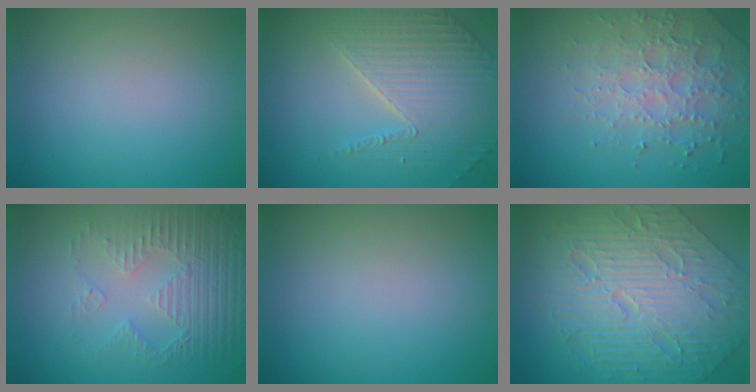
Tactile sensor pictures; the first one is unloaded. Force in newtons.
{"total": 3.9, "press": 3.9, "slide": 0.3}
{"total": 4.9, "press": 4.7, "slide": 1.2}
{"total": 5.2, "press": 3.4, "slide": 3.9}
{"total": 0.0}
{"total": 11.2, "press": 7.3, "slide": 8.4}